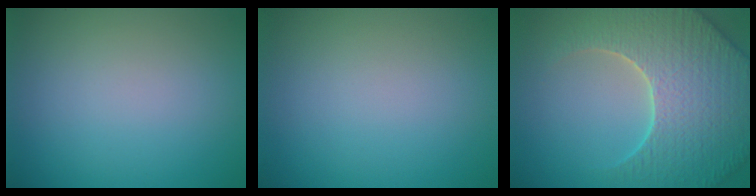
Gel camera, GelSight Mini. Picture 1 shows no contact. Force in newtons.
{"total": 0.0}
{"total": 7.7, "press": 7.4, "slide": 2.0}